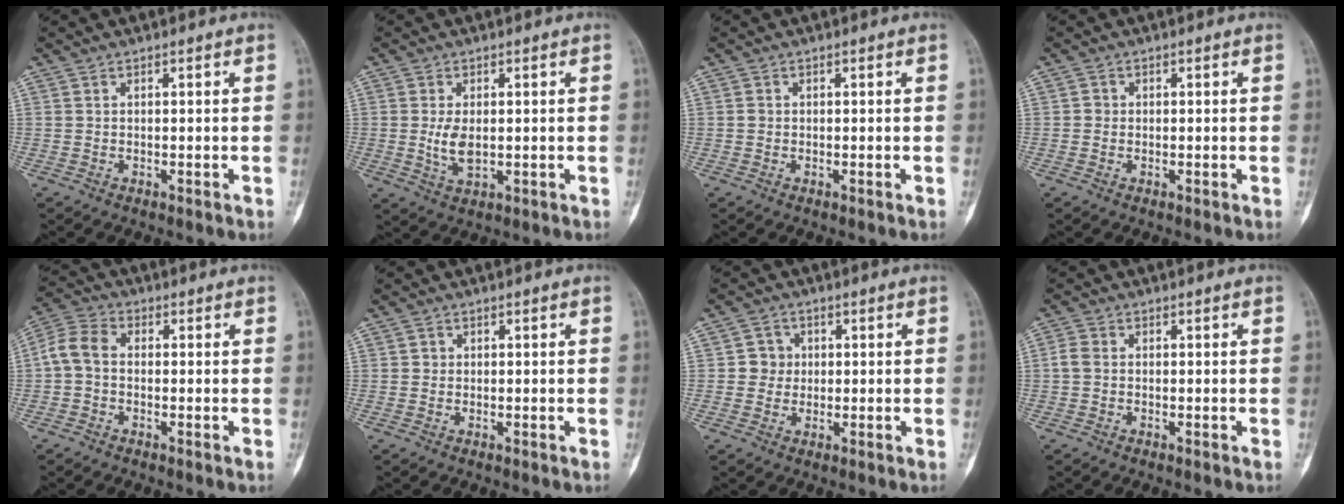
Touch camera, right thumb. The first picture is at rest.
{"total": 4.5, "force": [0.1, 2.3, 3.8], "torque": [-0.074, -0.010, 0.007]}
{"total": 0.6, "force": [-0.1, 0.6, 0.2], "torque": [0.000, 0.002, -0.001]}
{"total": 1.0, "force": [-0.1, 1.0, 0.2], "torque": [0.003, 0.004, -0.003]}
{"total": 6.0, "force": [-0.4, 4.3, 4.2], "torque": [-0.081, 0.019, -0.021]}
{"total": 0.8, "force": [0.0, 0.8, 0.1], "torque": [0.005, 0.003, 0.000]}
{"total": 3.7, "force": [0.3, 3.6, 0.7], "torque": [0.019, 0.008, 0.000]}
{"total": 2.2, "force": [-0.1, 1.8, 1.3], "torque": [-0.025, 0.004, -0.006]}